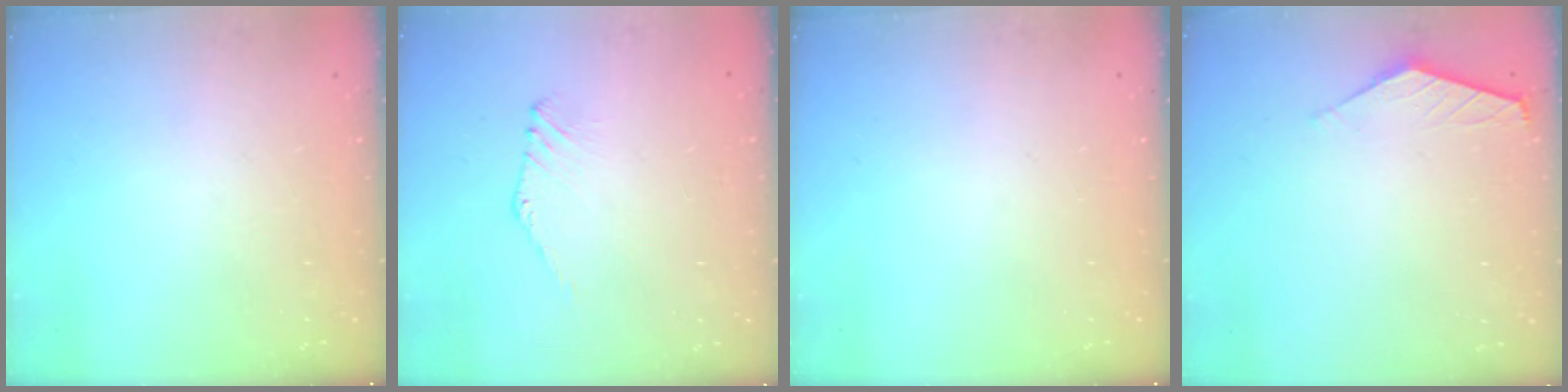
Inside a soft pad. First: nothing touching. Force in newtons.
{"total": 0.0}
{"total": 0.0}
{"total": 1.3, "press": 1.3, "slide": 0.3}